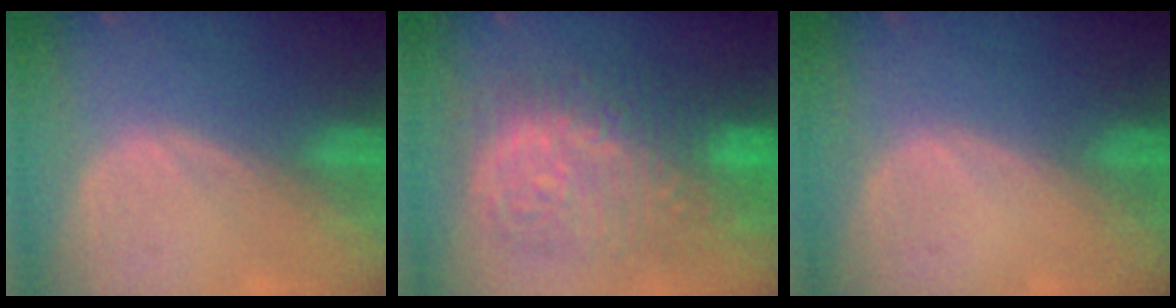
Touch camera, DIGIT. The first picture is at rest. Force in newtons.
{"total": 13.4, "press": 13.3, "slide": 1.4}
{"total": 0.0}